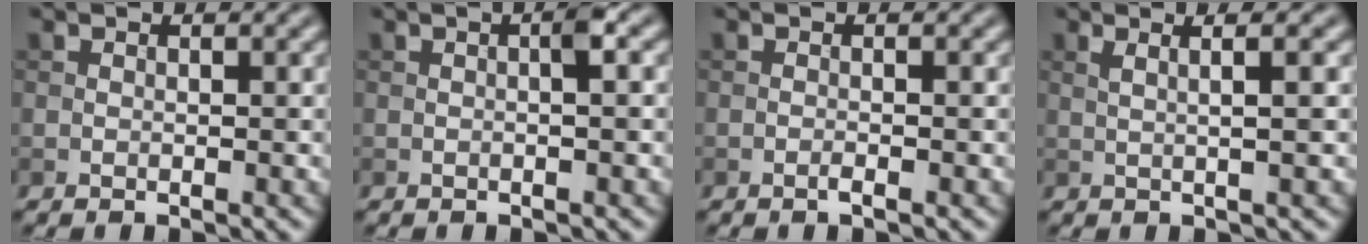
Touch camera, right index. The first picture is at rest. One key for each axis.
{"total": 1.7, "fx": 0.1, "fy": 0.1, "fz": 1.7, "tx": -0.029, "ty": 0.004, "tz": 0.002}
{"total": 0.7, "fx": -0.4, "fy": 0.1, "fz": 0.5, "tx": -0.010, "ty": 0.000, "tz": -0.009}
{"total": 3.8, "fx": 1.3, "fy": 1.3, "fz": 3.3, "tx": -0.029, "ty": 0.011, "tz": -0.007}